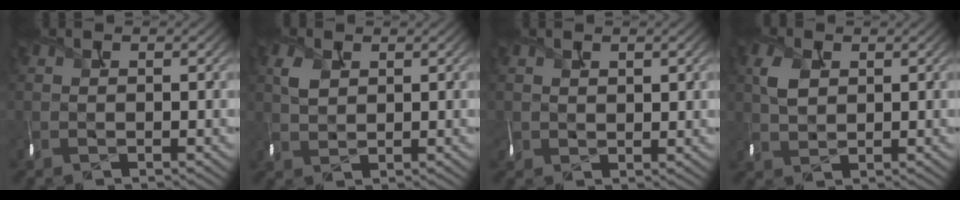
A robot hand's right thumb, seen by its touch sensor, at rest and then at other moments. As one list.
[{"total": 1.7, "force": [0.8, 1.3, 0.7], "torque": [-0.027, -0.006, 0.022]}, {"total": 2.6, "force": [1.4, 1.5, 1.6], "torque": [-0.043, 0.002, 0.033]}, {"total": 2.3, "force": [0.8, 1.8, 1.2], "torque": [-0.039, -0.005, 0.020]}]